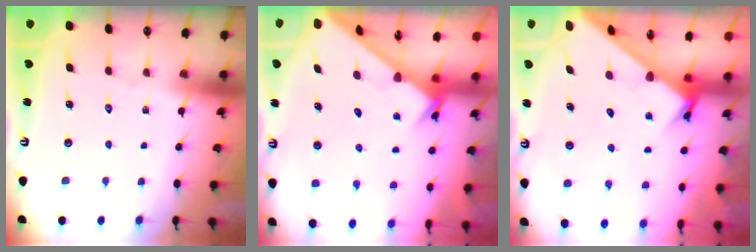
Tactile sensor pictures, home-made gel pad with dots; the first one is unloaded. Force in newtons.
{"total": 2.4, "press": 2.4, "slide": 0.2}
{"total": 2.3, "press": 2.3, "slide": 0.1}